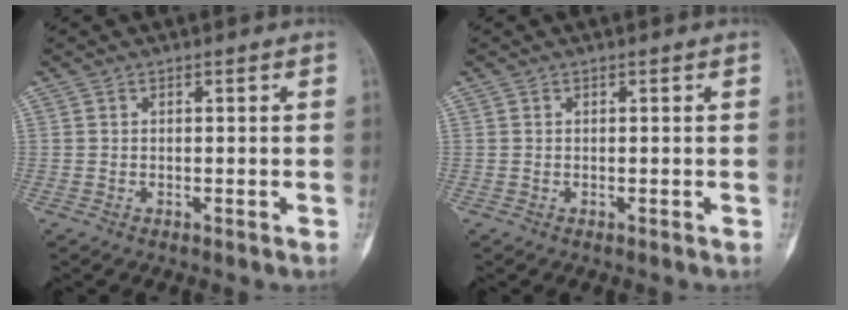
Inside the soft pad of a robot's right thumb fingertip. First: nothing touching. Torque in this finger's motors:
{"motor_torque": [0.18, 0.09, -0.01, 0.00, 0.02]}